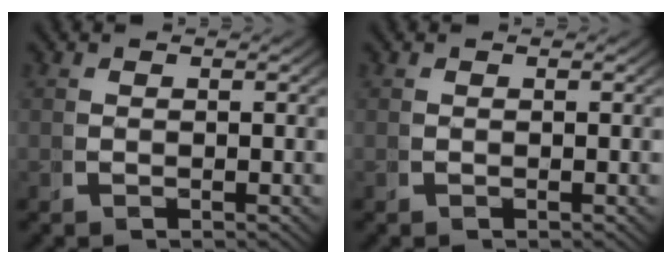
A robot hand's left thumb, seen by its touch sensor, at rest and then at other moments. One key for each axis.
{"total": 0.0}